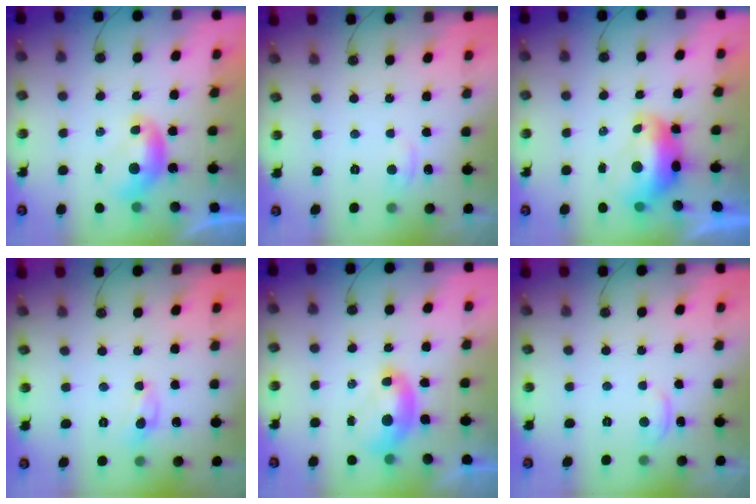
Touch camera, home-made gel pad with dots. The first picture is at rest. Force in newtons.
{"total": 0.8, "press": 0.2, "slide": 0.8}
{"total": 2.8, "press": 2.7, "slide": 0.8}
{"total": 2.4, "press": 2.4, "slide": 0.3}
{"total": 1.8, "press": 1.7, "slide": 0.6}
{"total": 1.9, "press": 1.9, "slide": 0.2}